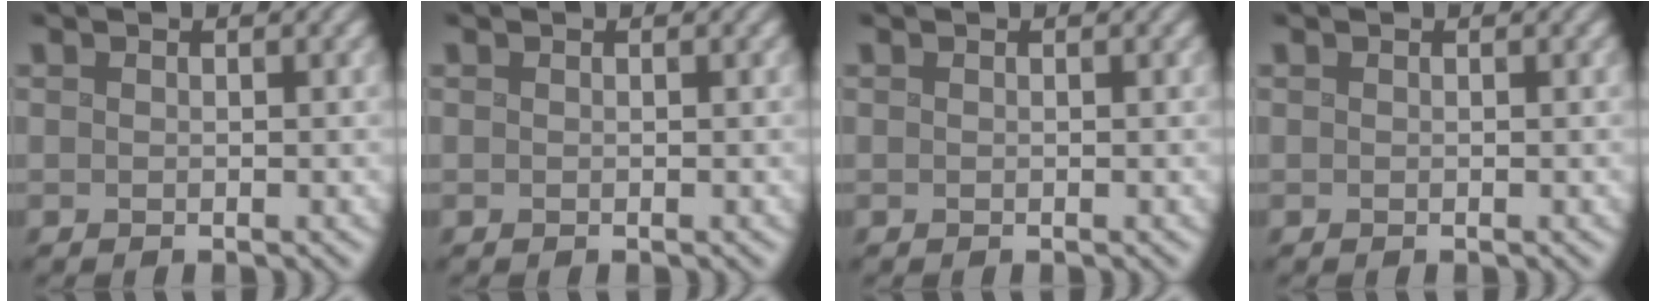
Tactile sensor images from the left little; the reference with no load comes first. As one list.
[{"total": 0.0}, {"total": 0.0}, {"total": 0.0}]